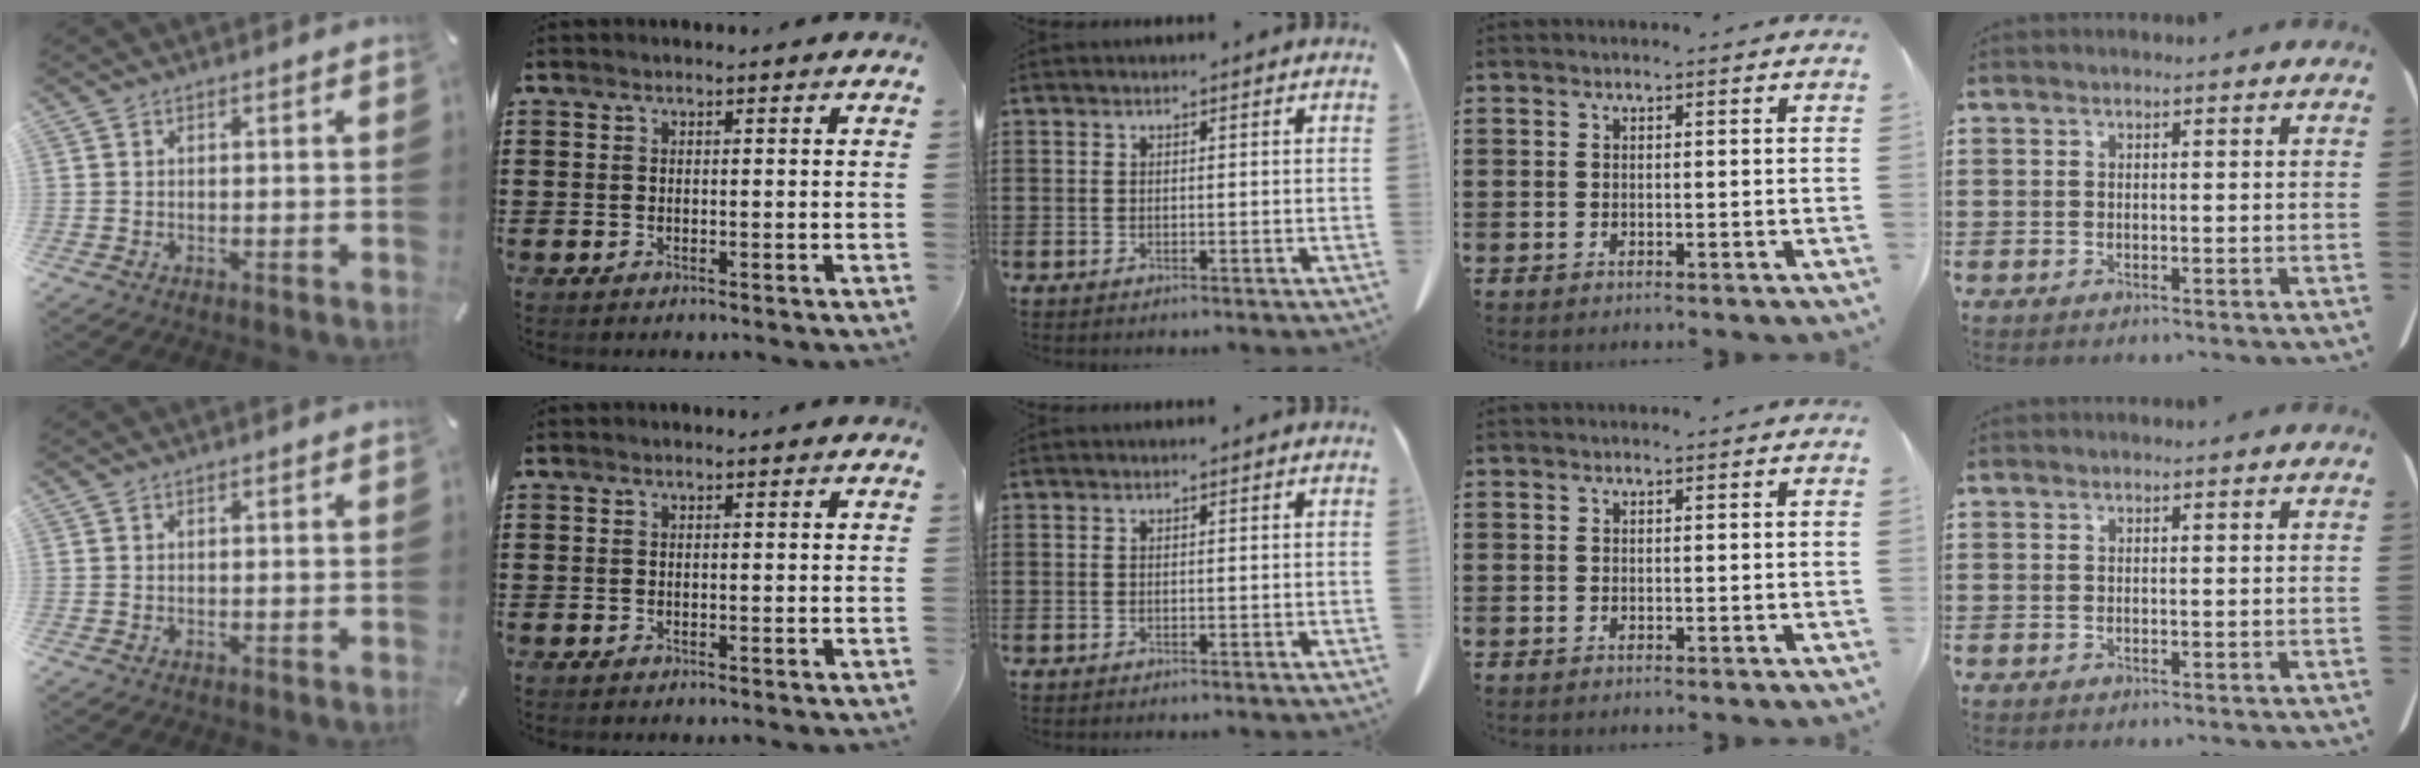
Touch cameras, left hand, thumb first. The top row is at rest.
{}